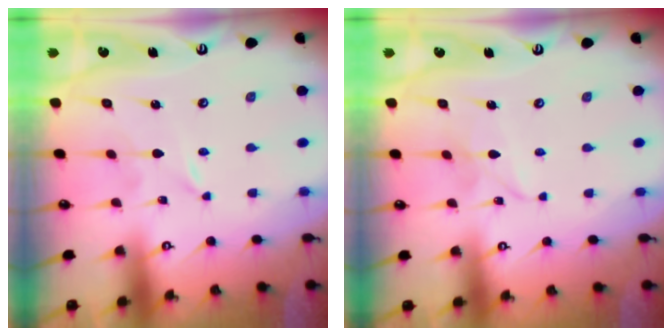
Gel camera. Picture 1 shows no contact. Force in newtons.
{"total": 3.3, "press": 3.3, "slide": 0.3}